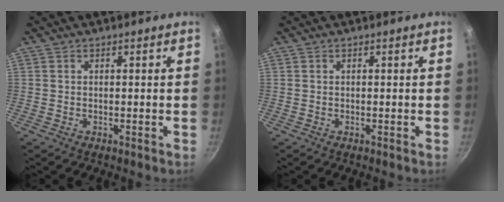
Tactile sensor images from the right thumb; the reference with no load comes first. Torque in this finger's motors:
{"motor_torque": [0.00, 0.00, 0.20, -0.08, 0.00]}